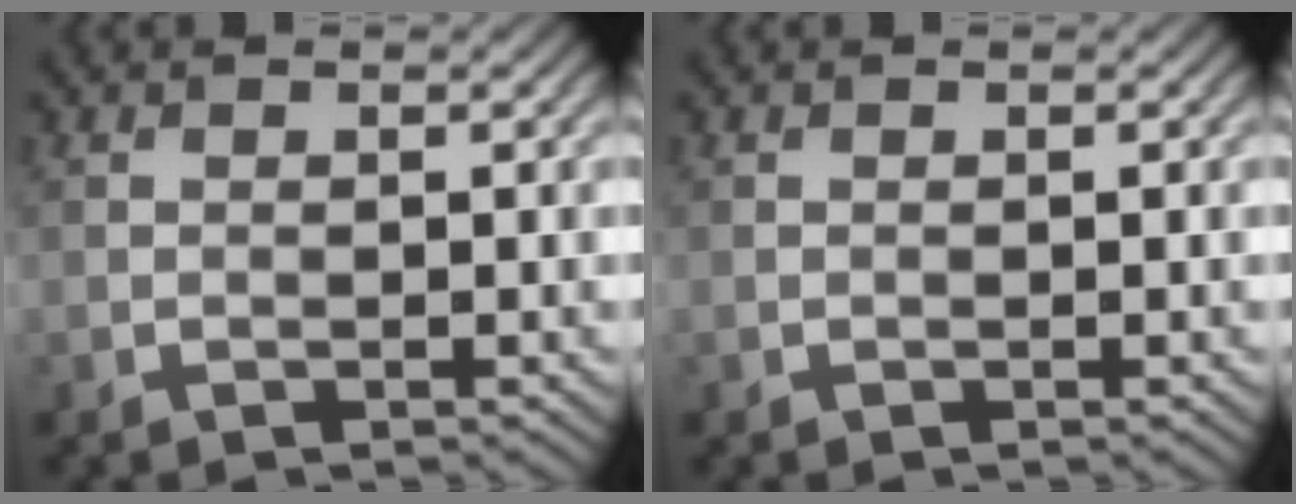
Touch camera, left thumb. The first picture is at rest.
{"total": 0.0}